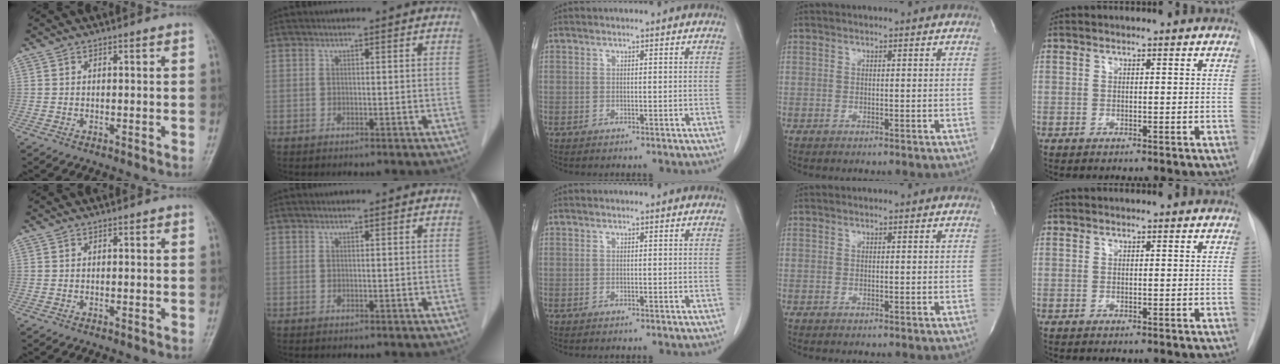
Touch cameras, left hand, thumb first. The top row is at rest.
{}